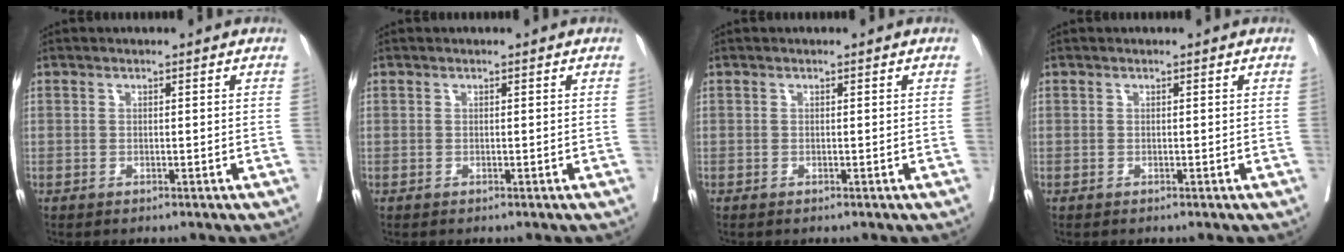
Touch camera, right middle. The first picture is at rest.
{"total": 0.0}
{"total": 0.0}
{"total": 0.0}